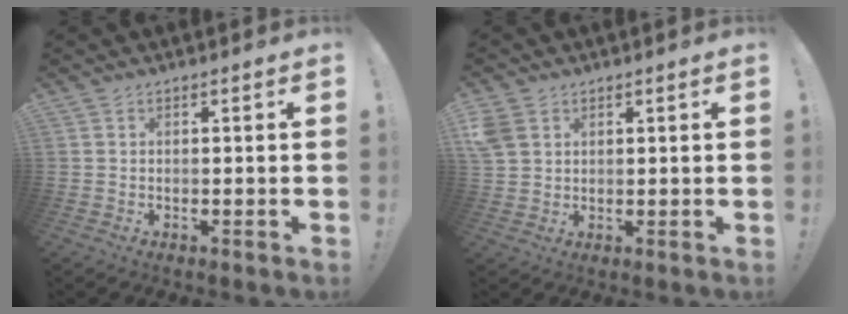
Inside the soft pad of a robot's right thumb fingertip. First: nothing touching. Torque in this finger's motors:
{"motor_torque": [0.75, 0.99, 0.33, 0.26, 0.00]}